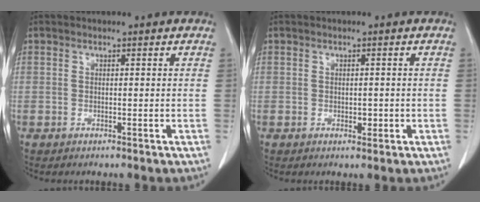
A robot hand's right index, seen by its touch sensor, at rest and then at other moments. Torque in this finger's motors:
{"motor_torque": [-0.13, 0.04, -0.01, 0.02]}